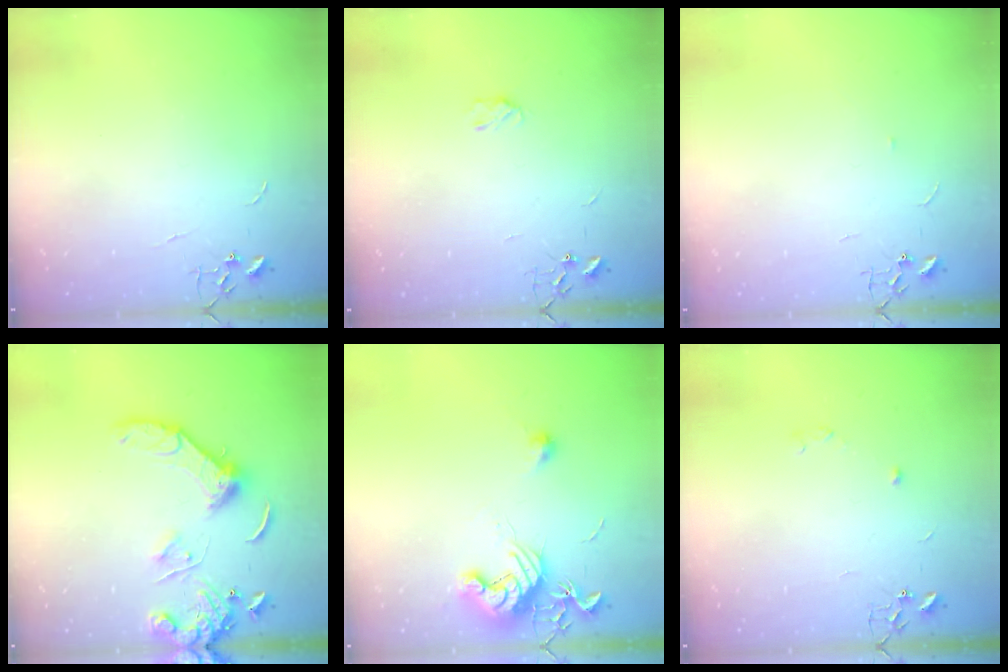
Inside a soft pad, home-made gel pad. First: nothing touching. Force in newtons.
{"total": 3.5, "press": 3.5, "slide": 0.5}
{"total": 3.0, "press": 3.0, "slide": 0.4}
{"total": 13.5, "press": 13.4, "slide": 1.7}
{"total": 12.4, "press": 12.3, "slide": 1.0}
{"total": 3.6, "press": 3.2, "slide": 1.7}